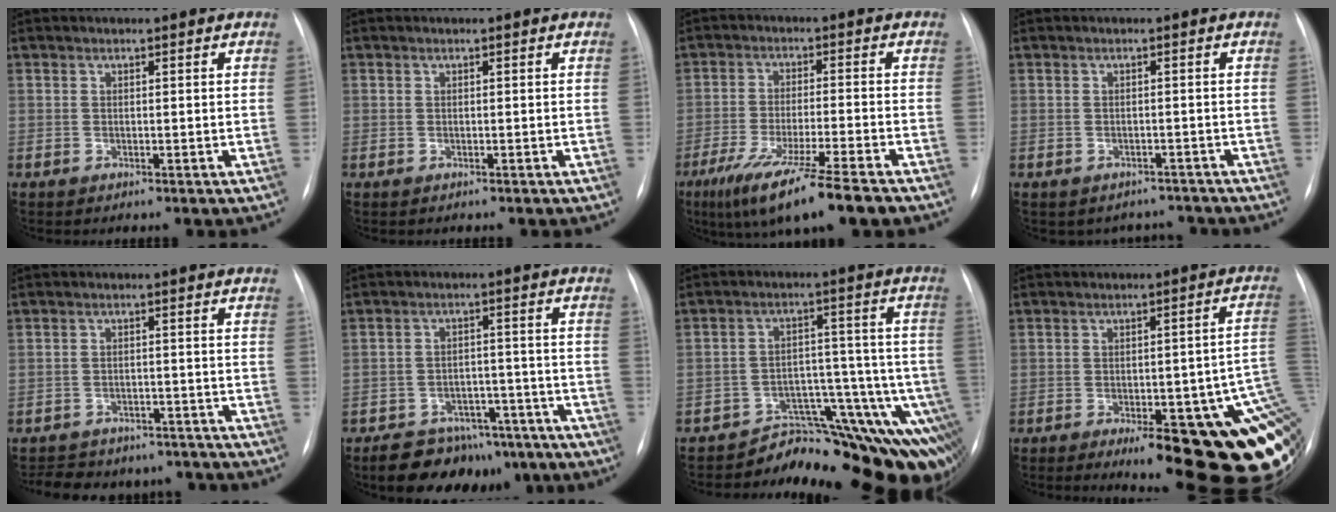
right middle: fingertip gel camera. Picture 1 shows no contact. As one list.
[{"total": 0.6, "force": [-0.2, 0.5, -0.1], "torque": [0.006, 0.007, -0.007]}, {"total": 13.1, "force": [-8.9, 0.4, 9.6], "torque": [-0.168, -0.039, -0.145]}, {"total": 4.5, "force": [-3.8, 2.3, -0.5], "torque": [0.014, 0.024, -0.046]}, {"total": 13.3, "force": [-11.6, 5.8, 3.1], "torque": [-0.065, 0.014, -0.139]}, {"total": 15.0, "force": [-10.9, 8.3, 6.2], "torque": [-0.075, 0.020, -0.140]}, {"total": 14.0, "force": [-11.6, 4.7, 6.3], "torque": [-0.025, 0.065, -0.142]}, {"total": 25.1, "force": [-10.0, 7.0, 21.9], "torque": [-0.156, 0.005, -0.114]}]